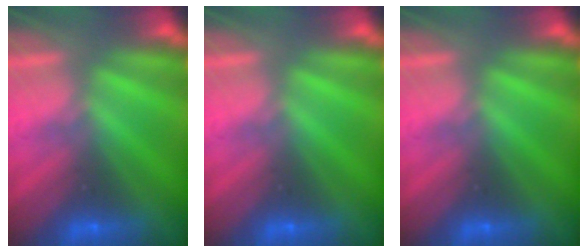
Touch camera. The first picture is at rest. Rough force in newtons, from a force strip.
{"total": 0.0}
{"total": 0.0}